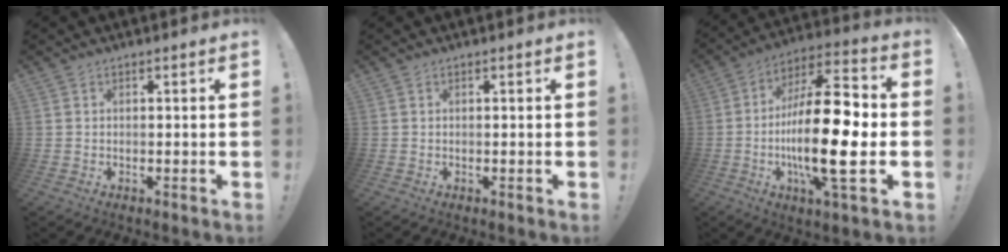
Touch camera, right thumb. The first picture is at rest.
{"total": 0.0}
{"total": 24.3, "force": [-3.6, 7.2, 22.9], "torque": [-0.412, 0.009, -0.064]}